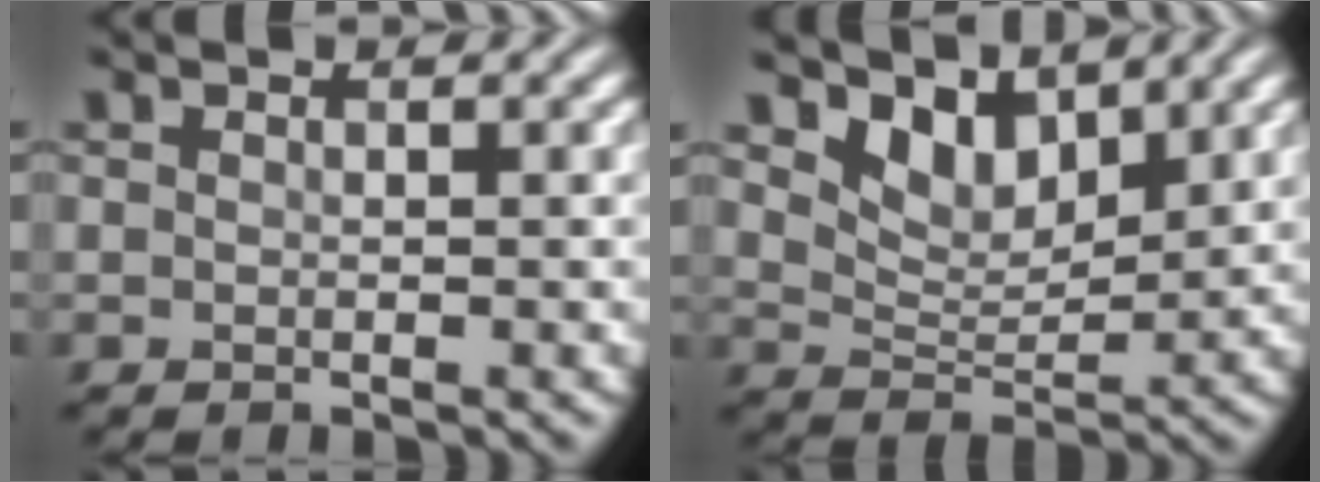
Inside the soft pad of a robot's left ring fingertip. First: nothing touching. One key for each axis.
{"total": 4.1, "fx": 3.2, "fy": 1.8, "fz": 1.7, "tx": -0.042, "ty": -0.008, "tz": 0.053}